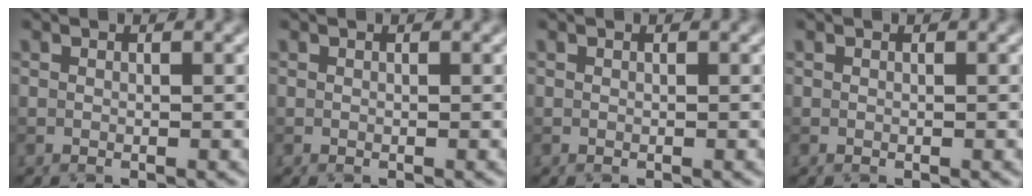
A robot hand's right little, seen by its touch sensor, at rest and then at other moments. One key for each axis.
{"total": 0.0}
{"total": 0.0}
{"total": 0.0}